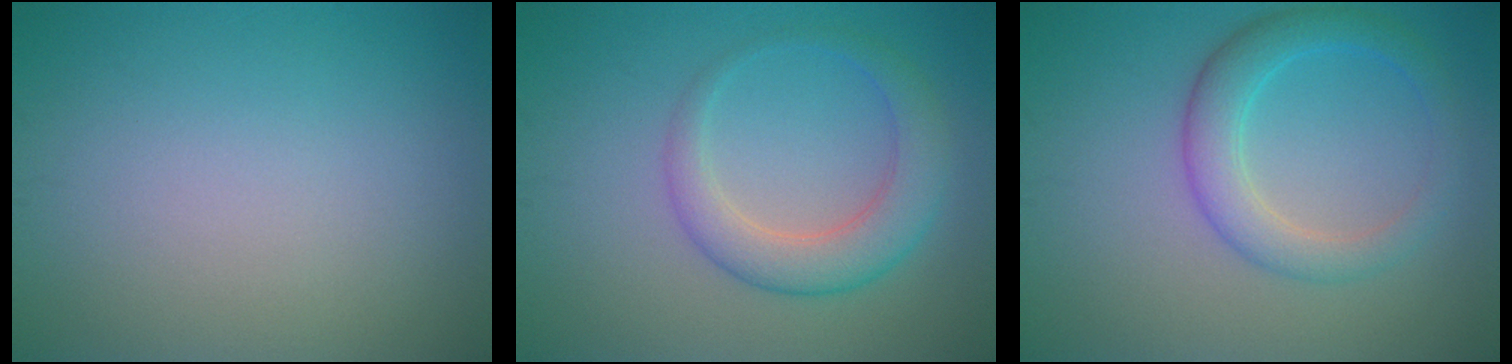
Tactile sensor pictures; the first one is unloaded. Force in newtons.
{"total": 4.1, "press": 4.1, "slide": 0.2}
{"total": 3.9, "press": 3.9, "slide": 0.3}